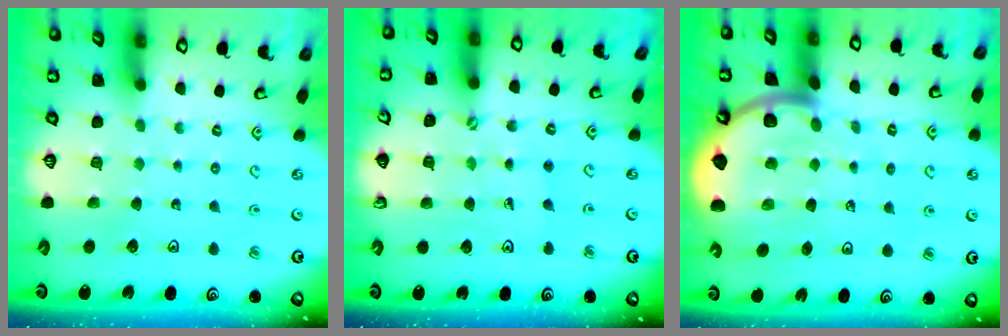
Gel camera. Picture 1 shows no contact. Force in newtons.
{"total": 2.5, "press": 2.2, "slide": 1.3}
{"total": 7.1, "press": 7.0, "slide": 1.0}